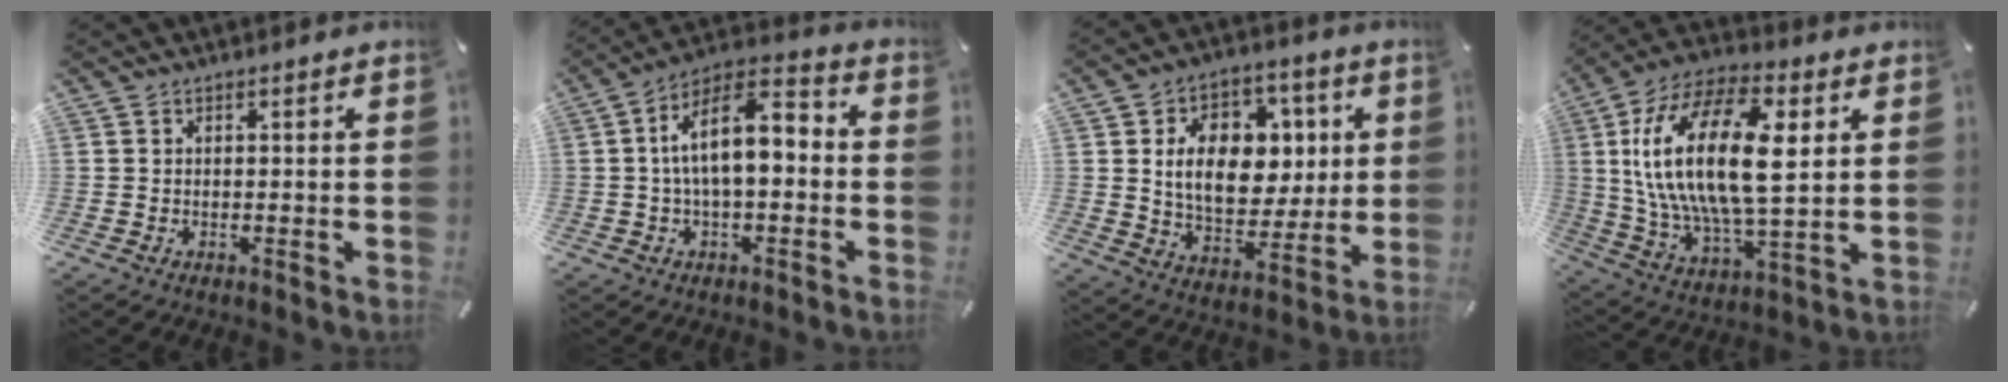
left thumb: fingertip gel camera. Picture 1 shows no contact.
{"total": 12.3, "force": [0.2, 6.1, 10.7], "torque": [-0.191, 0.009, 0.007]}
{"total": 15.2, "force": [2.6, 11.6, 9.4], "torque": [-0.163, 0.006, 0.053]}
{"total": 24.1, "force": [5.1, 11.5, 20.5], "torque": [-0.421, -0.003, 0.080]}